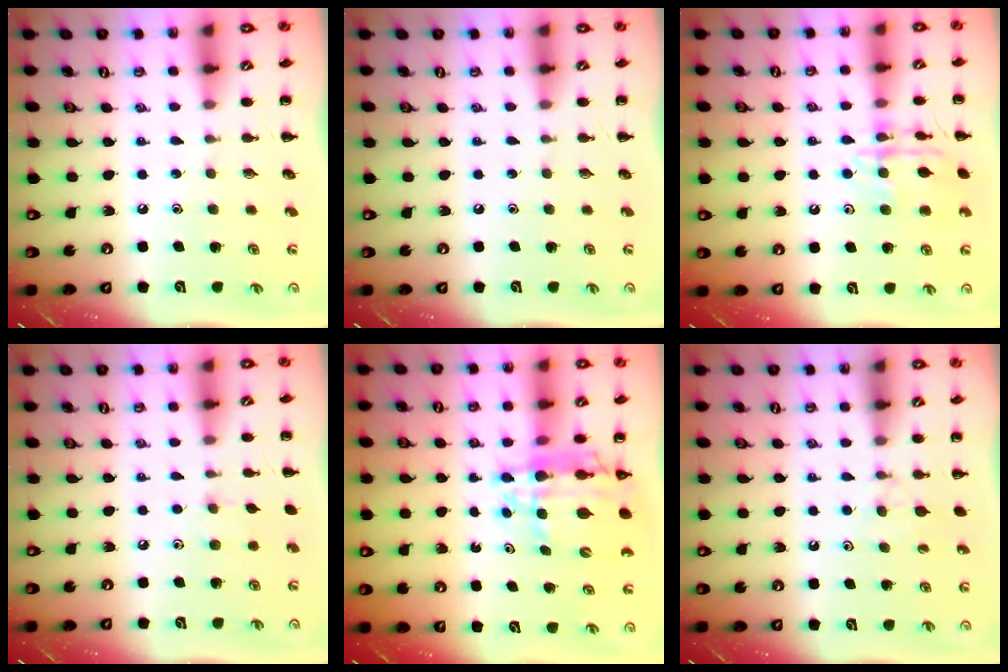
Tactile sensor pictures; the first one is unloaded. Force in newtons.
{"total": 0.0}
{"total": 13.0, "press": 13.0, "slide": 0.7}
{"total": 5.2, "press": 4.9, "slide": 1.6}
{"total": 11.9, "press": 11.3, "slide": 3.6}
{"total": 3.9, "press": 3.7, "slide": 1.2}